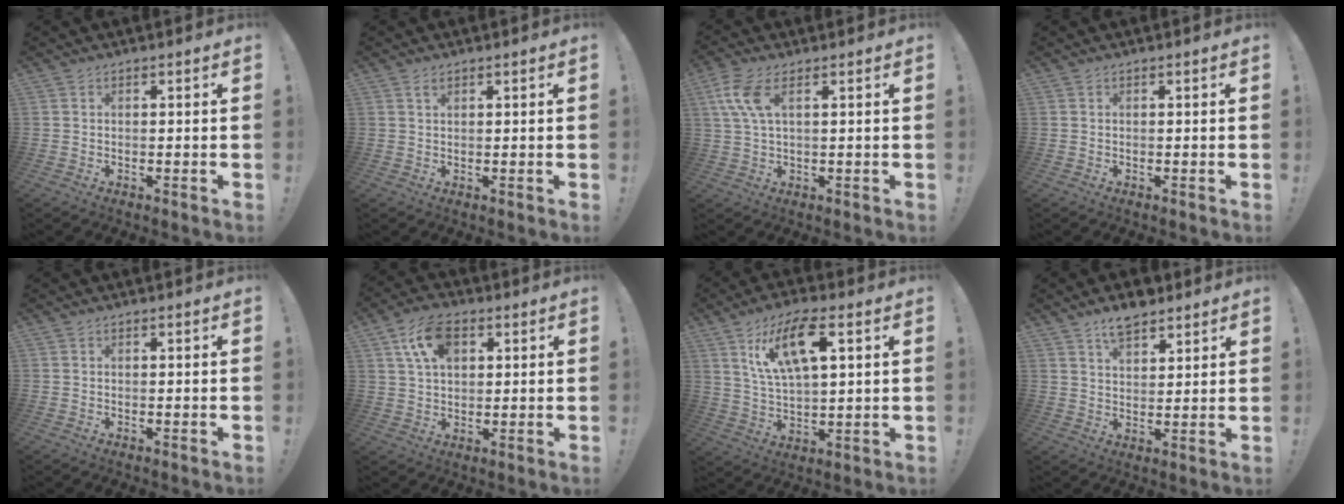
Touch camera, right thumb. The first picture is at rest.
{"total": 1.5, "force": [1.0, 0.7, 0.8], "torque": [-0.012, -0.002, 0.019]}
{"total": 7.5, "force": [2.8, 3.1, 6.2], "torque": [-0.125, 0.000, 0.055]}
{"total": 0.0}
{"total": 0.0}
{"total": 11.0, "force": [4.6, 6.6, 7.4], "torque": [-0.126, 0.003, 0.089]}
{"total": 14.0, "force": [6.5, 5.3, 11.3], "torque": [-0.209, -0.012, 0.111]}
{"total": 7.3, "force": [5.6, 3.3, 3.3], "torque": [-0.047, -0.027, 0.102]}